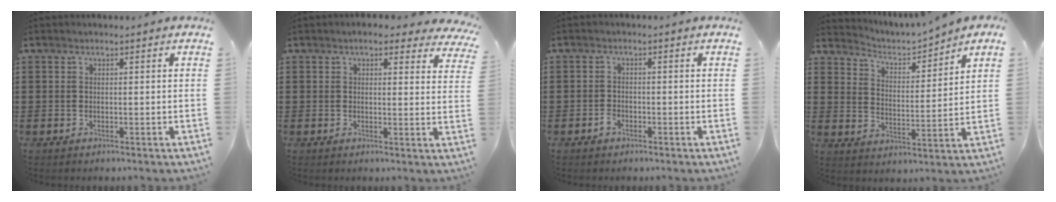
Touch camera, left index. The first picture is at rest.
{"total": 3.3, "force": [2.8, 1.1, 1.4], "torque": [-0.030, -0.007, 0.047]}
{"total": 1.6, "force": [-1.0, 1.0, 0.7], "torque": [-0.016, 0.000, -0.020]}
{"total": 2.8, "force": [2.7, 0.5, 0.4], "torque": [-0.030, -0.024, 0.038]}